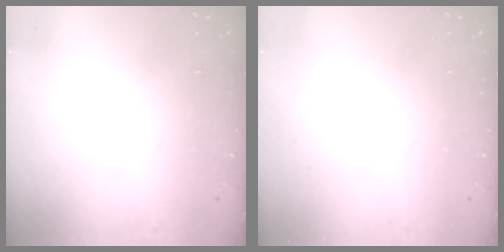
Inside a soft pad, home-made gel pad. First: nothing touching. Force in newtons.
{"total": 0.0}